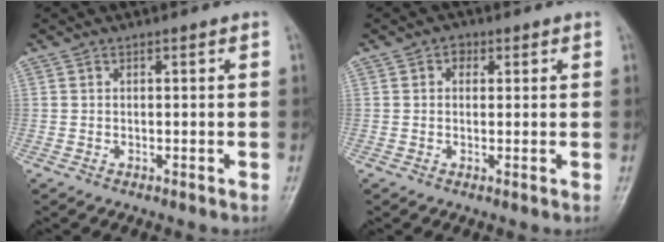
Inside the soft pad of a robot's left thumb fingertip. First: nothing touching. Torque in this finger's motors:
{"motor_torque": [-0.25, 0.08, -0.06, 0.08, 0.00]}